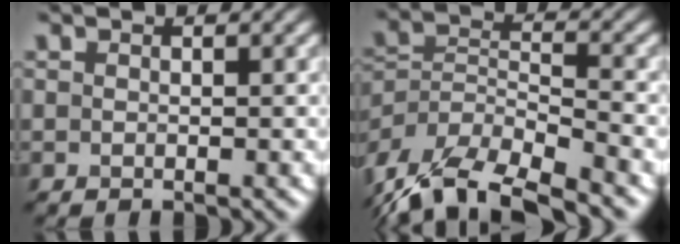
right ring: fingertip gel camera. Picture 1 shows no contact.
{"total": 11.9, "force": [-9.8, 4.1, 5.5], "torque": [-0.099, -0.004, -0.155]}